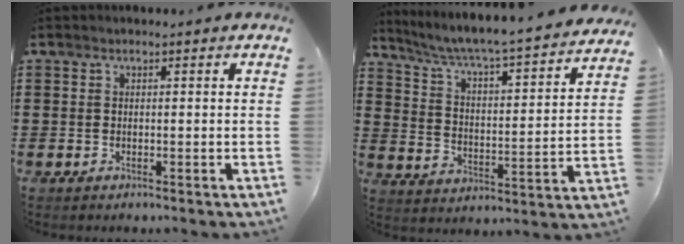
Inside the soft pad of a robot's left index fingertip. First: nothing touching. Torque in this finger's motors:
{"motor_torque": [0.68, -0.24, 0.22, 0.14]}